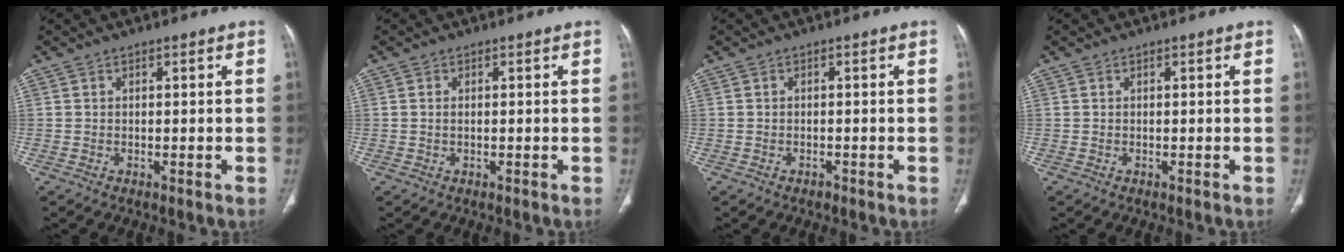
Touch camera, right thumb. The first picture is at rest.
{"total": 0.5, "force": [0.1, 0.2, 0.5], "torque": [-0.015, 0.002, 0.003]}
{"total": 0.7, "force": [-0.5, 0.5, 0.2], "torque": [-0.004, 0.001, -0.011]}
{"total": 0.0}